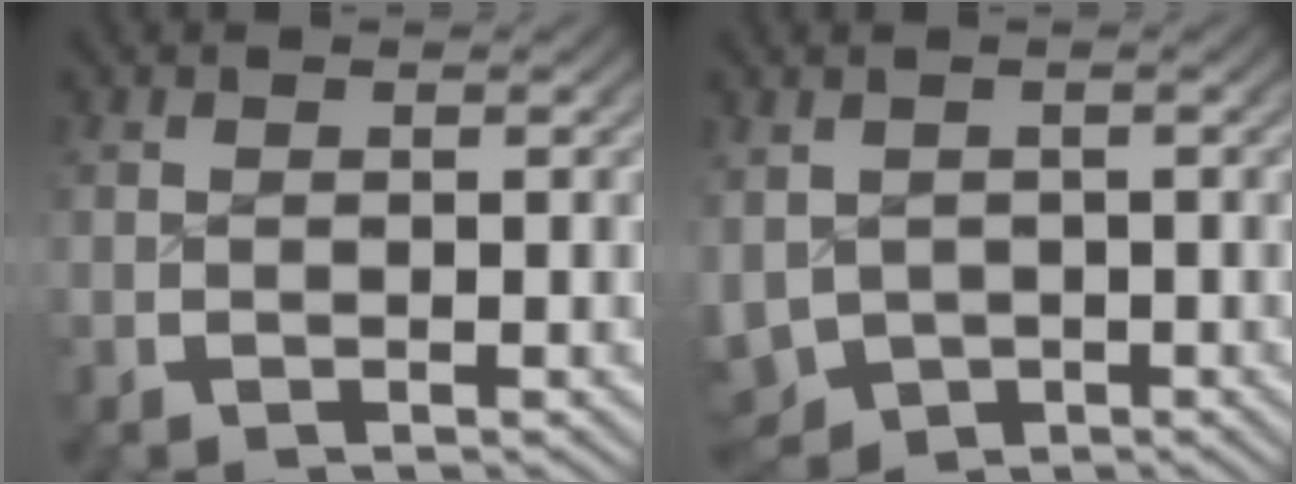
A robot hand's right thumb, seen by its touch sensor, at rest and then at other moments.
{"total": 7.1, "force": [-2.3, 5.8, 3.4], "torque": [-0.089, -0.043, -0.017]}